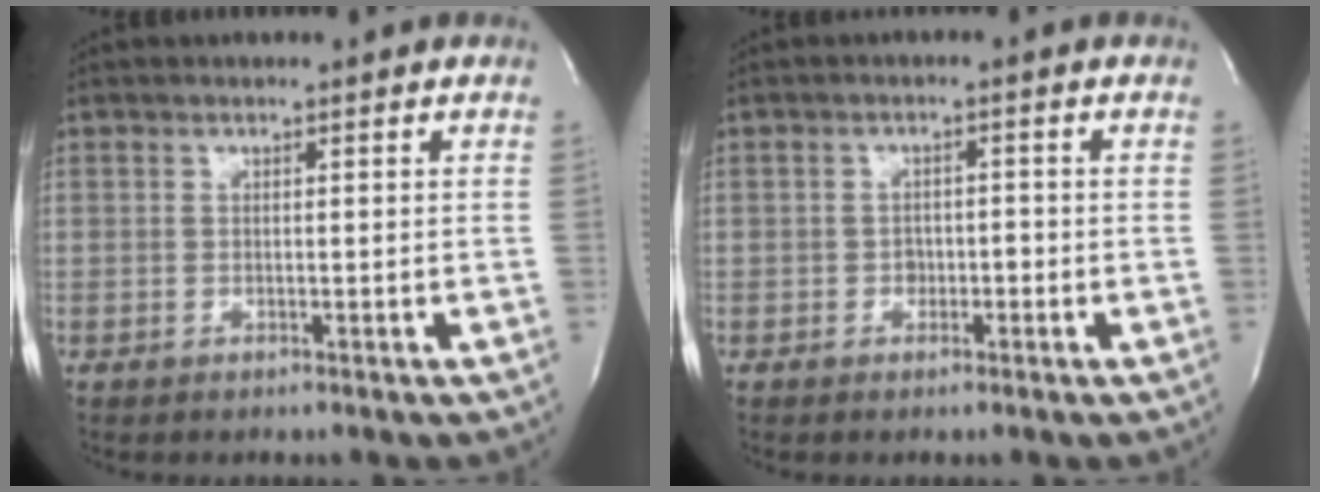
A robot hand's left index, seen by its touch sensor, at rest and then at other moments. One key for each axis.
{"total": 1.7, "fx": -0.7, "fy": 1.3, "fz": 0.9, "tx": -0.007, "ty": 0.008, "tz": -0.010}